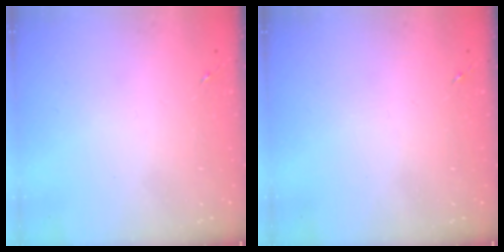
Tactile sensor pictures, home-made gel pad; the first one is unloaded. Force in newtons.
{"total": 0.0}